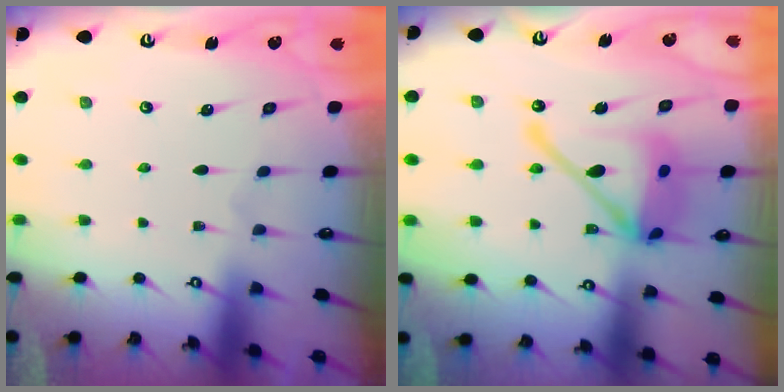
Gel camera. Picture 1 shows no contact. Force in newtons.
{"total": 19.7, "press": 19.6, "slide": 2.0}